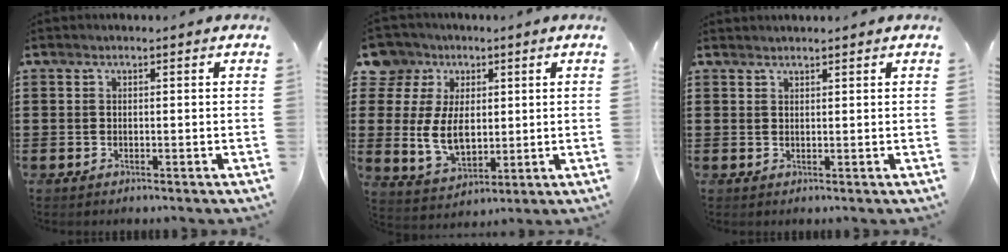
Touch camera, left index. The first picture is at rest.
{"total": 10.0, "force": [1.0, 7.9, 6.1], "torque": [-0.142, 0.006, 0.018]}
{"total": 1.0, "force": [1.0, 0.0, -0.1], "torque": [-0.001, -0.001, 0.019]}